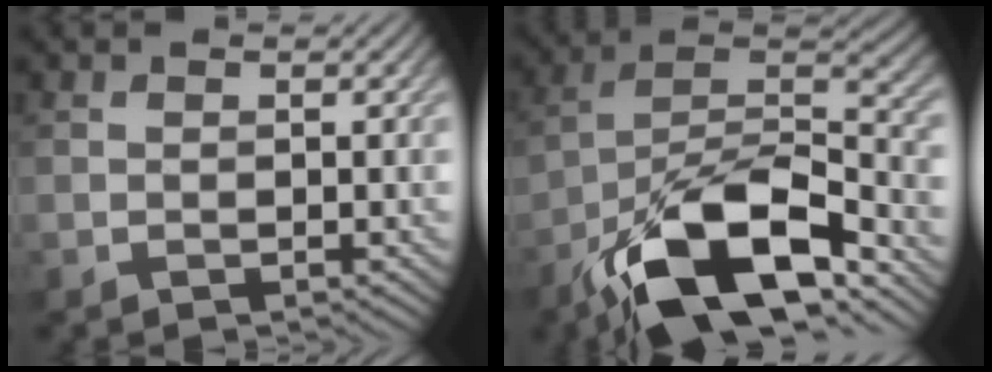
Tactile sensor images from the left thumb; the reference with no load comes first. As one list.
[{"total": 16.0, "force": [-9.8, 6.3, 11.1], "torque": [-0.205, -0.016, -0.189]}]